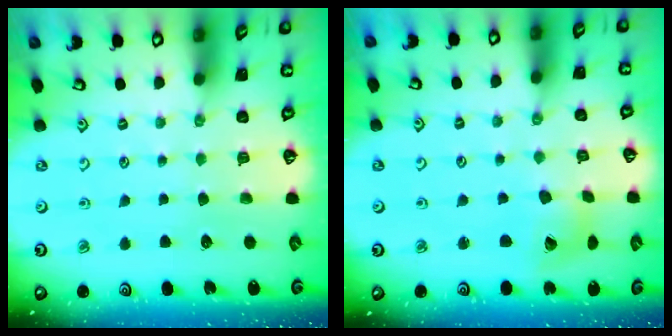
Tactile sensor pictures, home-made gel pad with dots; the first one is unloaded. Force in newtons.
{"total": 6.7, "press": 6.6, "slide": 1.1}